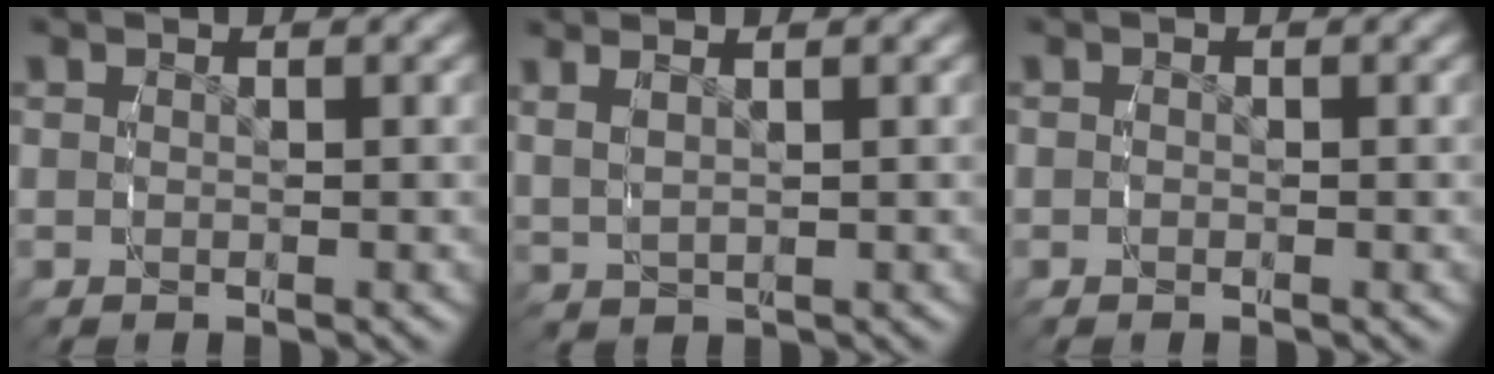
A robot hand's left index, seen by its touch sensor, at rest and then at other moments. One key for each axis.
{"total": 2.1, "fx": 1.3, "fy": 0.8, "fz": 1.4, "tx": -0.032, "ty": 0.001, "tz": 0.033}
{"total": 0.0}